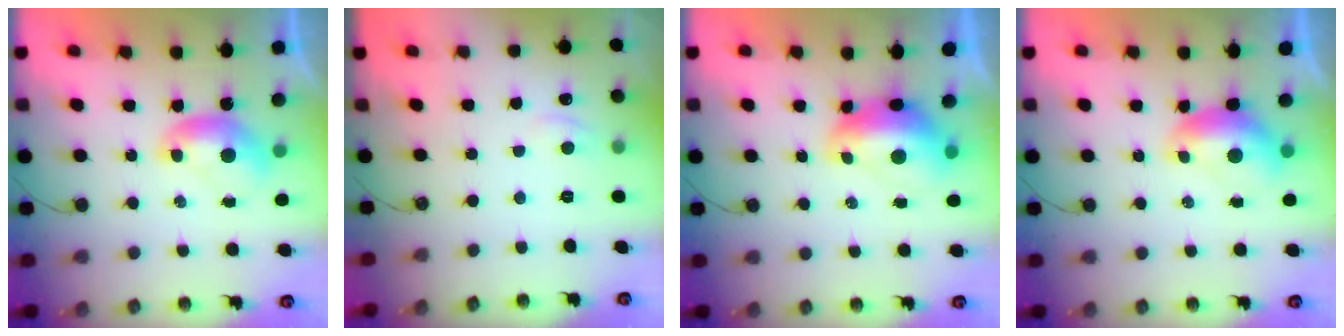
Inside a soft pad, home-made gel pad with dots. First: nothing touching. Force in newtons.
{"total": 2.5, "press": 2.4, "slide": 0.5}
{"total": 2.9, "press": 2.8, "slide": 0.7}
{"total": 0.7, "press": 0.6, "slide": 0.4}